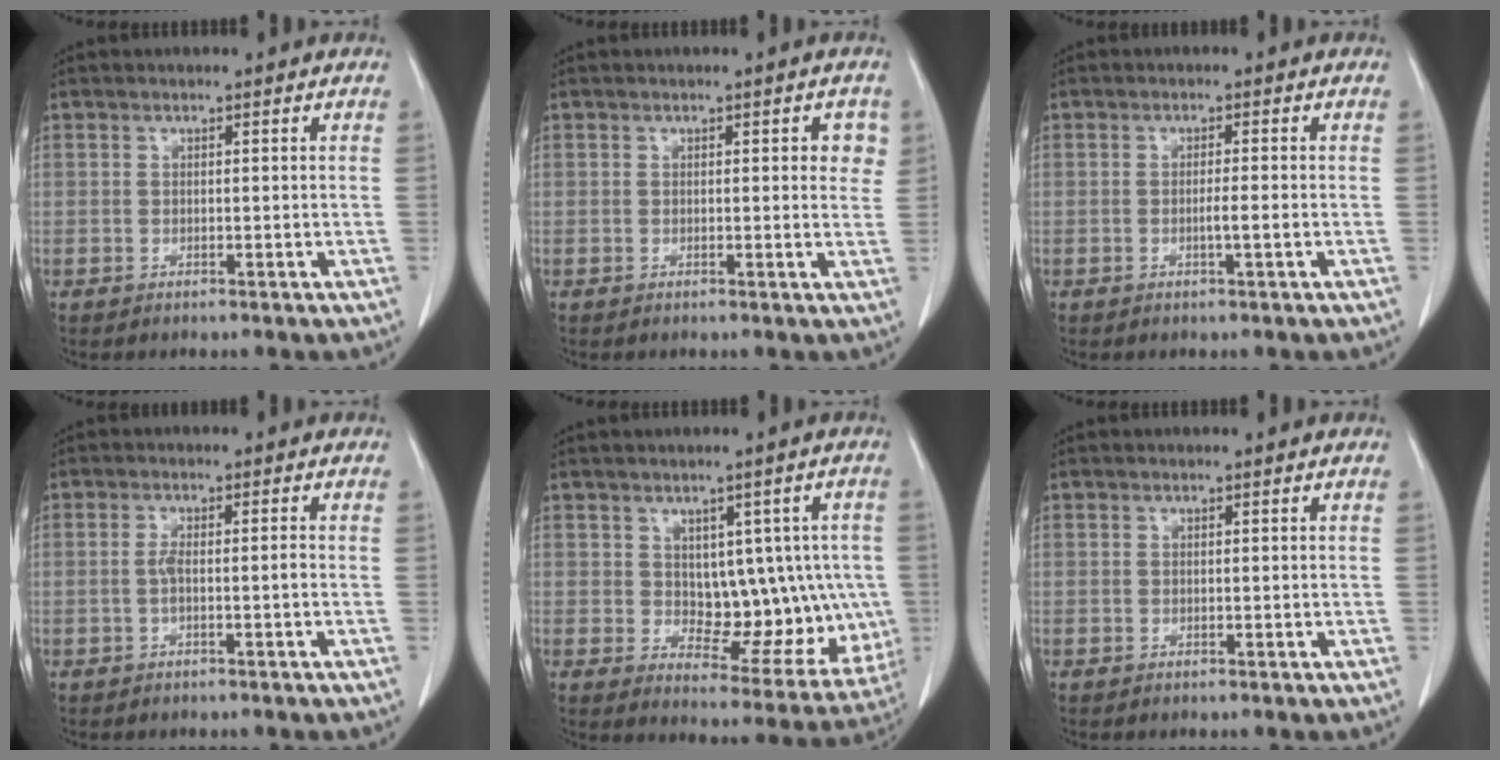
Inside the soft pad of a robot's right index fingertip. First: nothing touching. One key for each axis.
{"total": 2.8, "fx": 0.9, "fy": 1.3, "fz": 2.4, "tx": -0.014, "ty": 0.003, "tz": 0.004}
{"total": 1.6, "fx": -0.4, "fy": -0.2, "fz": 1.6, "tx": -0.027, "ty": 0.001, "tz": -0.007}
{"total": 2.0, "fx": -0.6, "fy": 0.1, "fz": 1.9, "tx": -0.033, "ty": 0.003, "tz": -0.010}
{"total": 11.7, "fx": 1.1, "fy": 6.8, "fz": 9.5, "tx": -0.098, "ty": 0.014, "tz": 0.038}
{"total": 0.0}